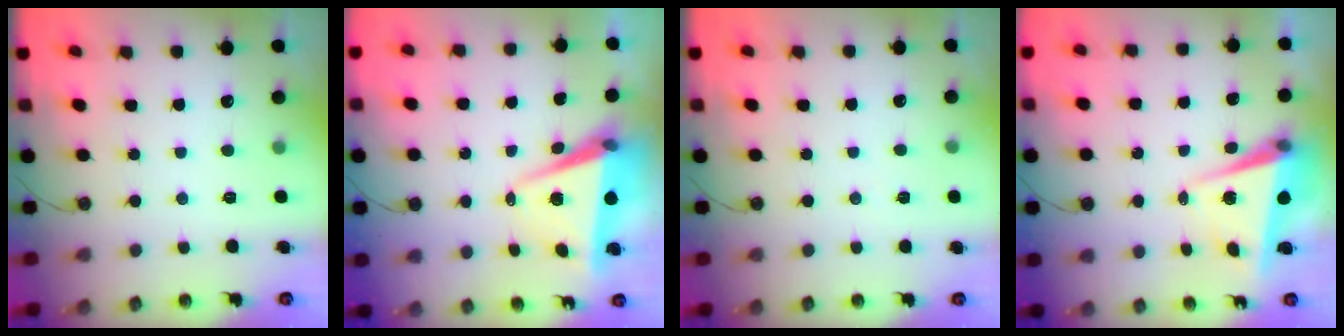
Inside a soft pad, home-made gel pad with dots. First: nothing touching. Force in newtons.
{"total": 7.2, "press": 5.8, "slide": 4.4}
{"total": 4.8, "press": 1.9, "slide": 4.4}
{"total": 5.7, "press": 5.5, "slide": 1.4}